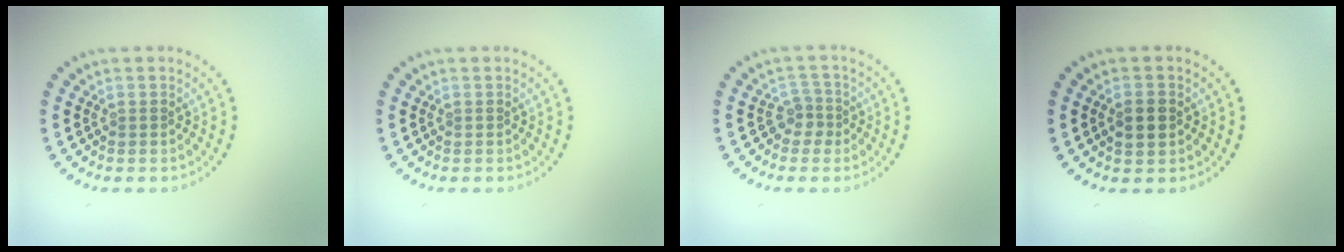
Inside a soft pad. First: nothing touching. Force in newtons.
{"total": 0.0}
{"total": 1.8, "press": 1.2, "slide": 1.3}
{"total": 2.3, "press": 2.3, "slide": 0.2}